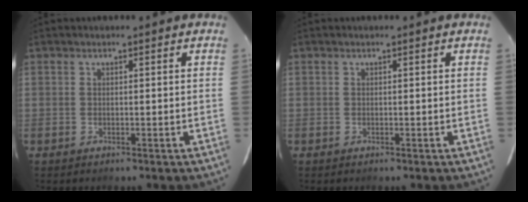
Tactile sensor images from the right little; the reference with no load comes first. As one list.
[{"total": 0.0}]